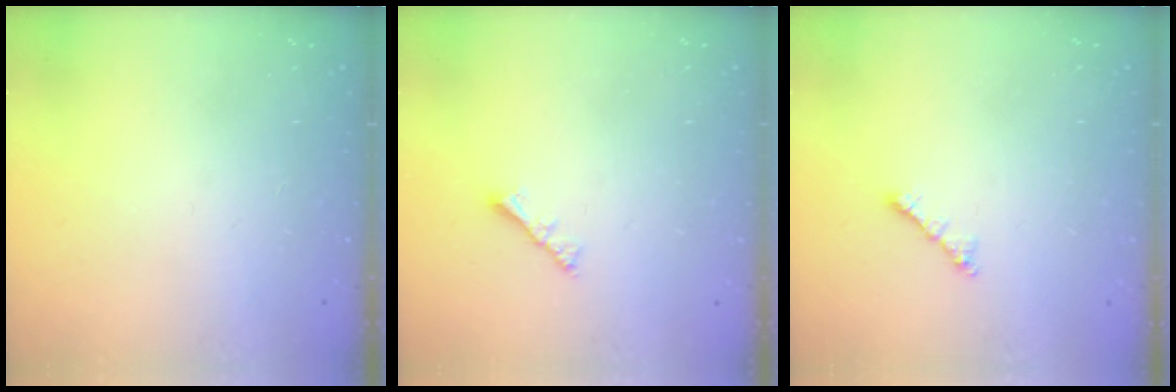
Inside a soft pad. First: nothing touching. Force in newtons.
{"total": 2.5, "press": 2.4, "slide": 0.5}
{"total": 2.0, "press": 1.9, "slide": 0.6}